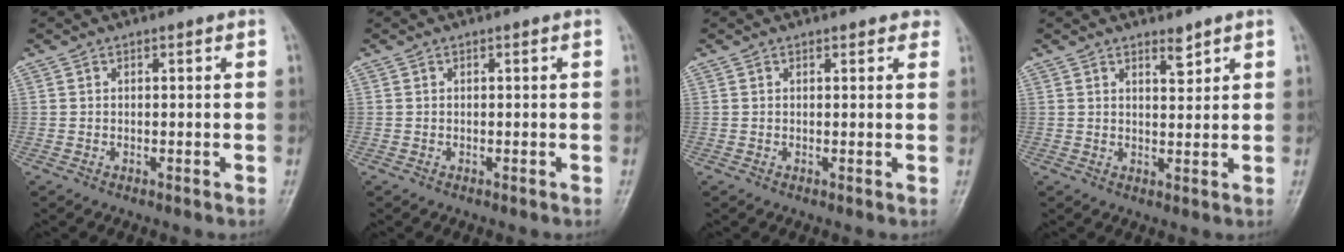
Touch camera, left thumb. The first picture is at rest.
{"total": 0.0}
{"total": 2.3, "force": [1.9, 1.0, 0.8], "torque": [0.009, -0.004, 0.014]}
{"total": 2.5, "force": [2.0, 0.8, 1.3], "torque": [-0.014, -0.018, 0.036]}